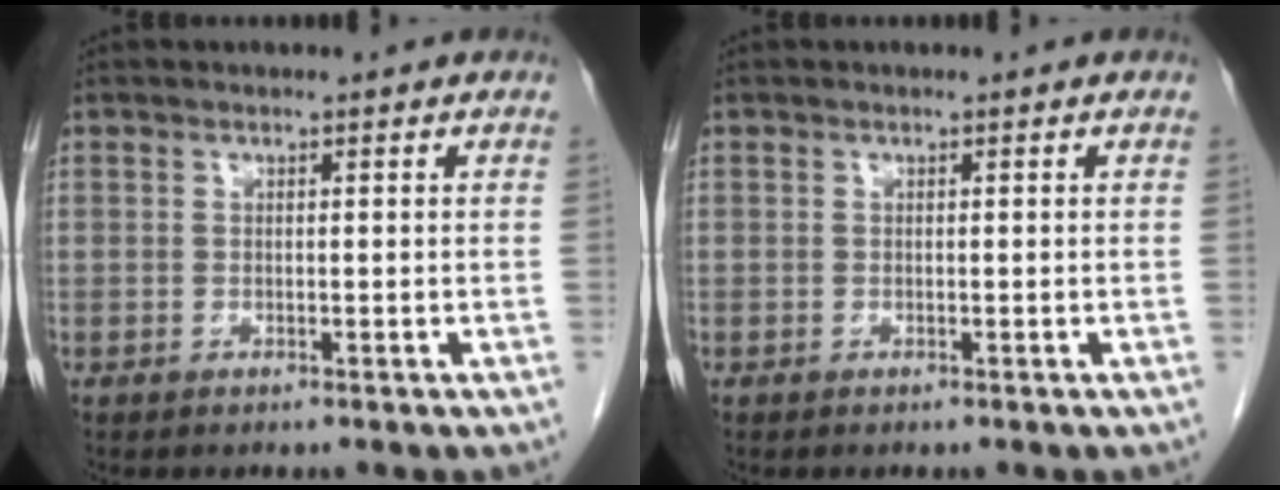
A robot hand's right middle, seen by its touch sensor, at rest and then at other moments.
{"total": 0.0}